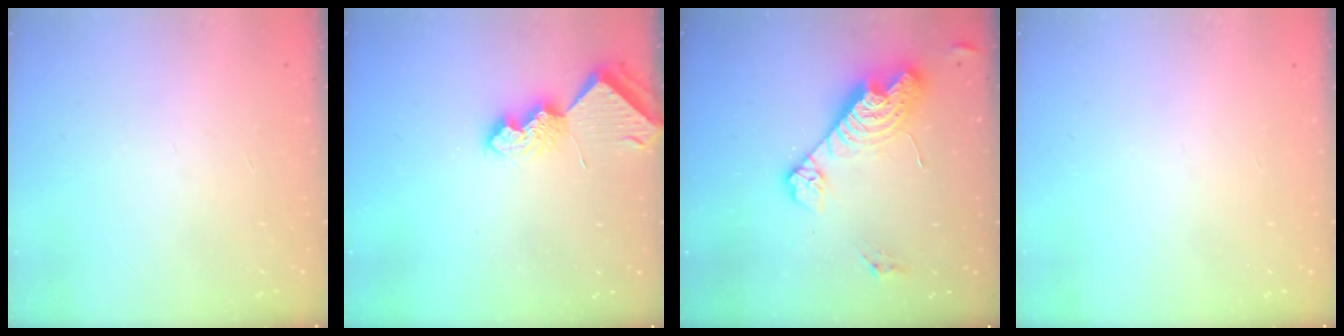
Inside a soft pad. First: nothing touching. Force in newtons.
{"total": 7.3, "press": 7.2, "slide": 0.9}
{"total": 15.9, "press": 15.9, "slide": 1.3}
{"total": 0.0}